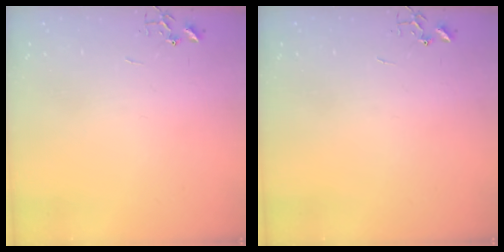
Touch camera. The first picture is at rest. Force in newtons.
{"total": 0.0}